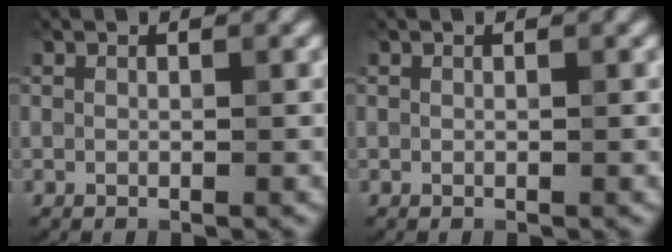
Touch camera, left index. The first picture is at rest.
{"total": 0.0}